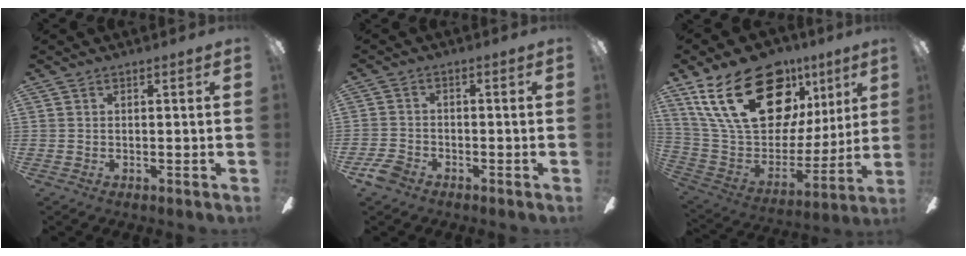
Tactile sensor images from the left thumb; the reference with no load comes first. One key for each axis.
{"total": 4.5, "fx": -3.2, "fy": 2.4, "fz": 2.0, "tx": -0.052, "ty": 0.013, "tz": -0.065}
{"total": 29.6, "fx": 15.3, "fy": 17.1, "fz": 18.8, "tx": -0.341, "ty": -0.076, "tz": 0.290}